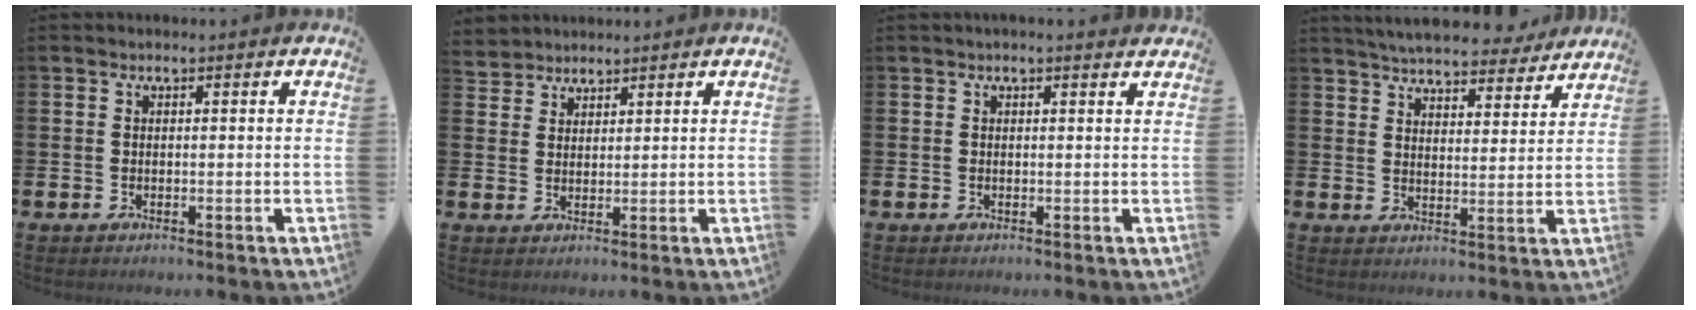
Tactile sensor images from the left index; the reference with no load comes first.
{"total": 3.0, "force": [2.8, 0.8, -0.6], "torque": [0.004, -0.010, 0.054]}
{"total": 0.6, "force": [0.6, -0.1, 0.3], "torque": [-0.004, -0.001, 0.010]}
{"total": 6.1, "force": [5.9, 1.1, 1.3], "torque": [-0.031, -0.039, 0.102]}